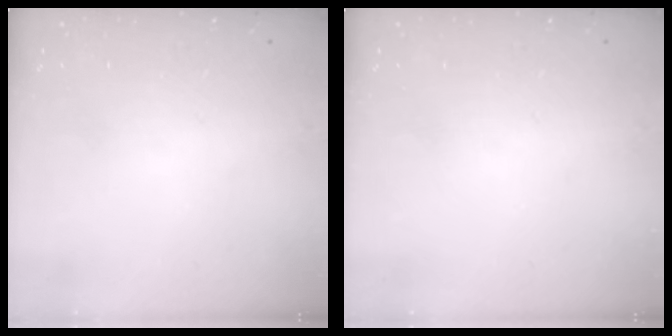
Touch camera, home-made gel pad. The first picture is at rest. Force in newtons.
{"total": 0.0}